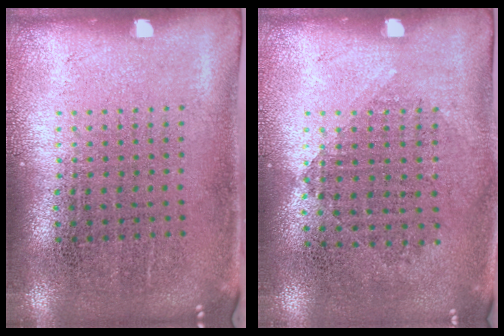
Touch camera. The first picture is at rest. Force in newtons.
{"total": 1.0, "press": 0.9, "slide": 0.4}